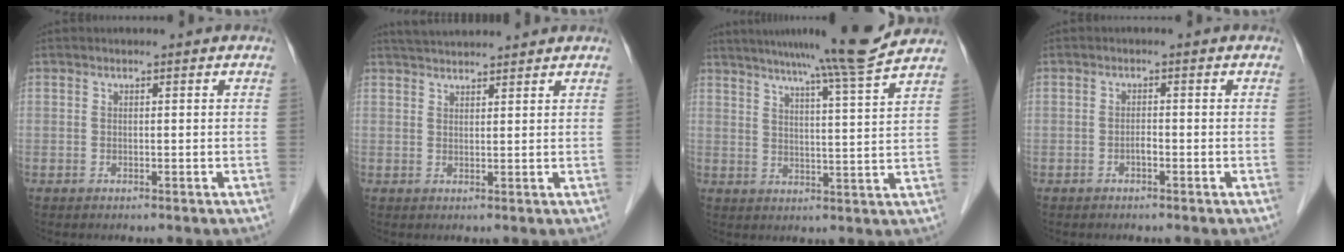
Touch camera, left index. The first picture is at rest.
{"total": 6.4, "force": [6.1, 0.5, 2.0], "torque": [-0.036, 0.037, 0.094]}
{"total": 12.6, "force": [11.0, -2.0, 6.0], "torque": [-0.099, -0.013, 0.151]}
{"total": 0.9, "force": [-0.5, 0.2, 0.7], "torque": [-0.012, 0.002, -0.010]}